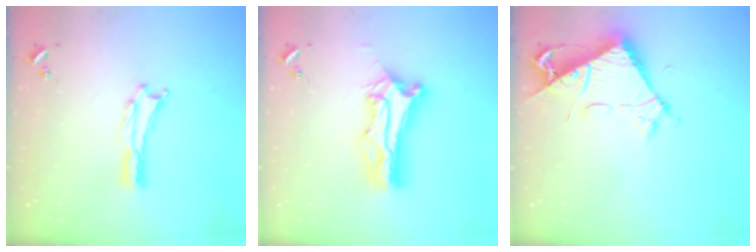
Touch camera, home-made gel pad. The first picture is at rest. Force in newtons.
{"total": 11.0, "press": 11.0, "slide": 0.9}
{"total": 6.6, "press": 6.5, "slide": 0.6}